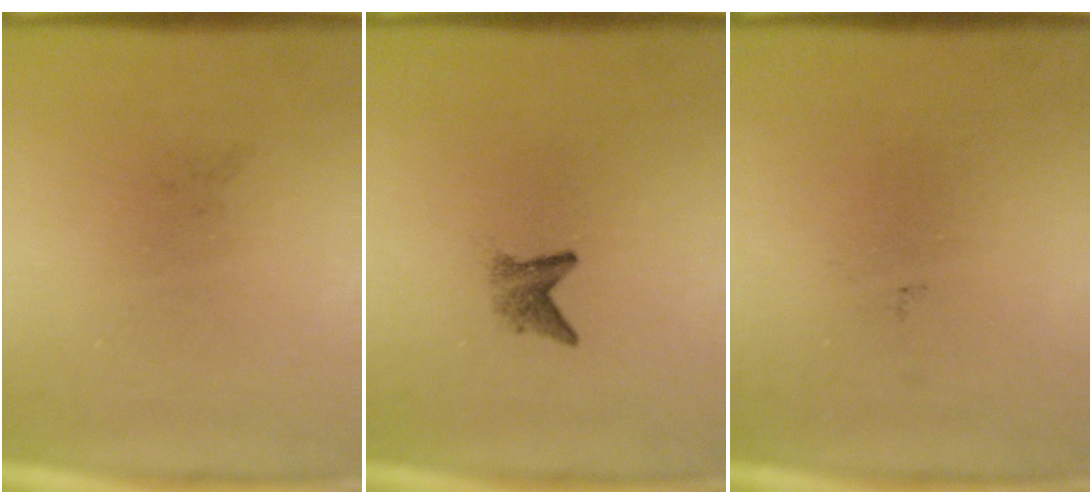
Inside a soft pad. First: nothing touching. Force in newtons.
{"total": 2.0}
{"total": 0.0}